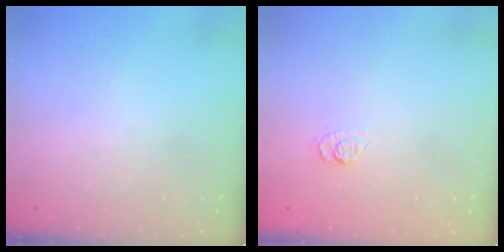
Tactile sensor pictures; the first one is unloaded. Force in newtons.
{"total": 4.6, "press": 4.4, "slide": 1.3}